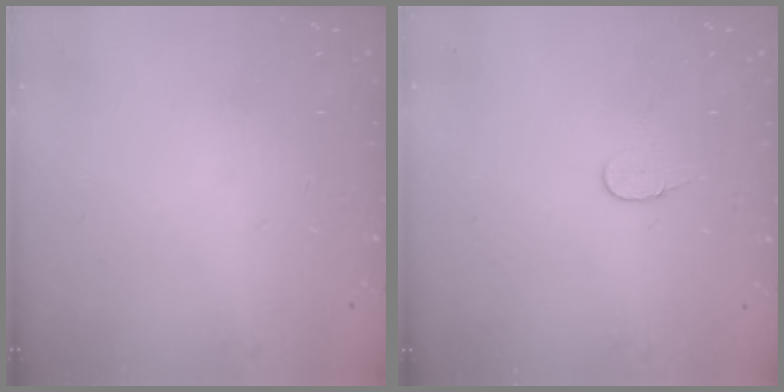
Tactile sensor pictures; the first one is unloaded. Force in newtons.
{"total": 5.6, "press": 5.6, "slide": 0.5}